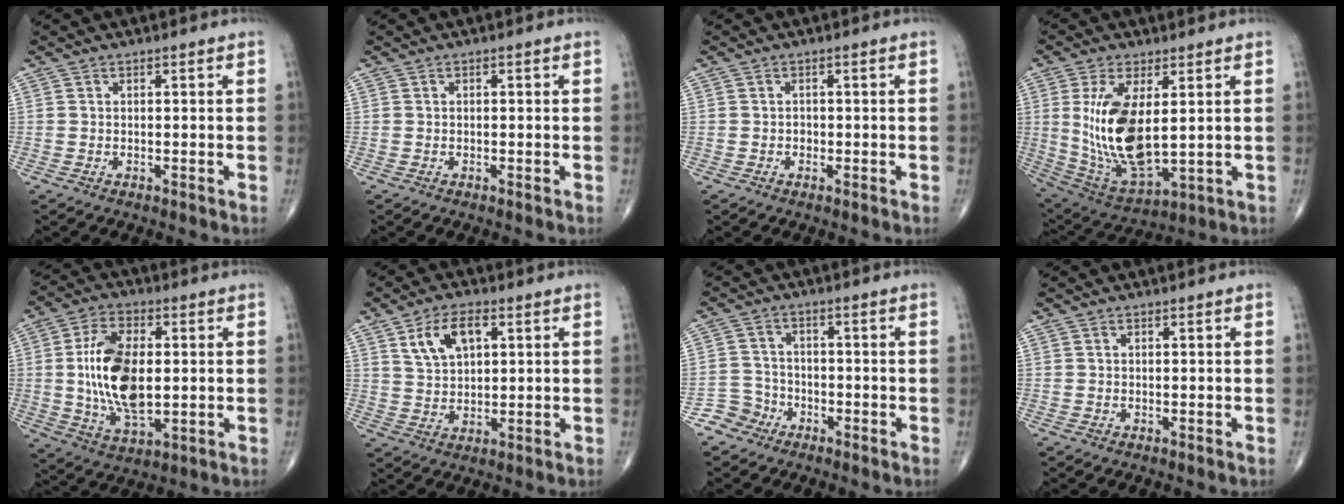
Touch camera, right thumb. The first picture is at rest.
{"total": 0.5, "force": [0.1, 0.2, 0.5], "torque": [-0.008, 0.001, 0.001]}
{"total": 0.9, "force": [-0.2, 0.8, 0.4], "torque": [-0.002, 0.003, -0.005]}
{"total": 16.5, "force": [2.0, 7.3, 14.7], "torque": [-0.287, -0.024, 0.058]}
{"total": 15.7, "force": [0.7, 8.2, 13.4], "torque": [-0.245, -0.006, 0.017]}
{"total": 8.1, "force": [3.4, 4.4, 5.9], "torque": [-0.096, -0.005, 0.067]}
{"total": 4.6, "force": [-2.9, 3.5, -0.2], "torque": [0.028, 0.023, -0.062]}
{"total": 0.0}